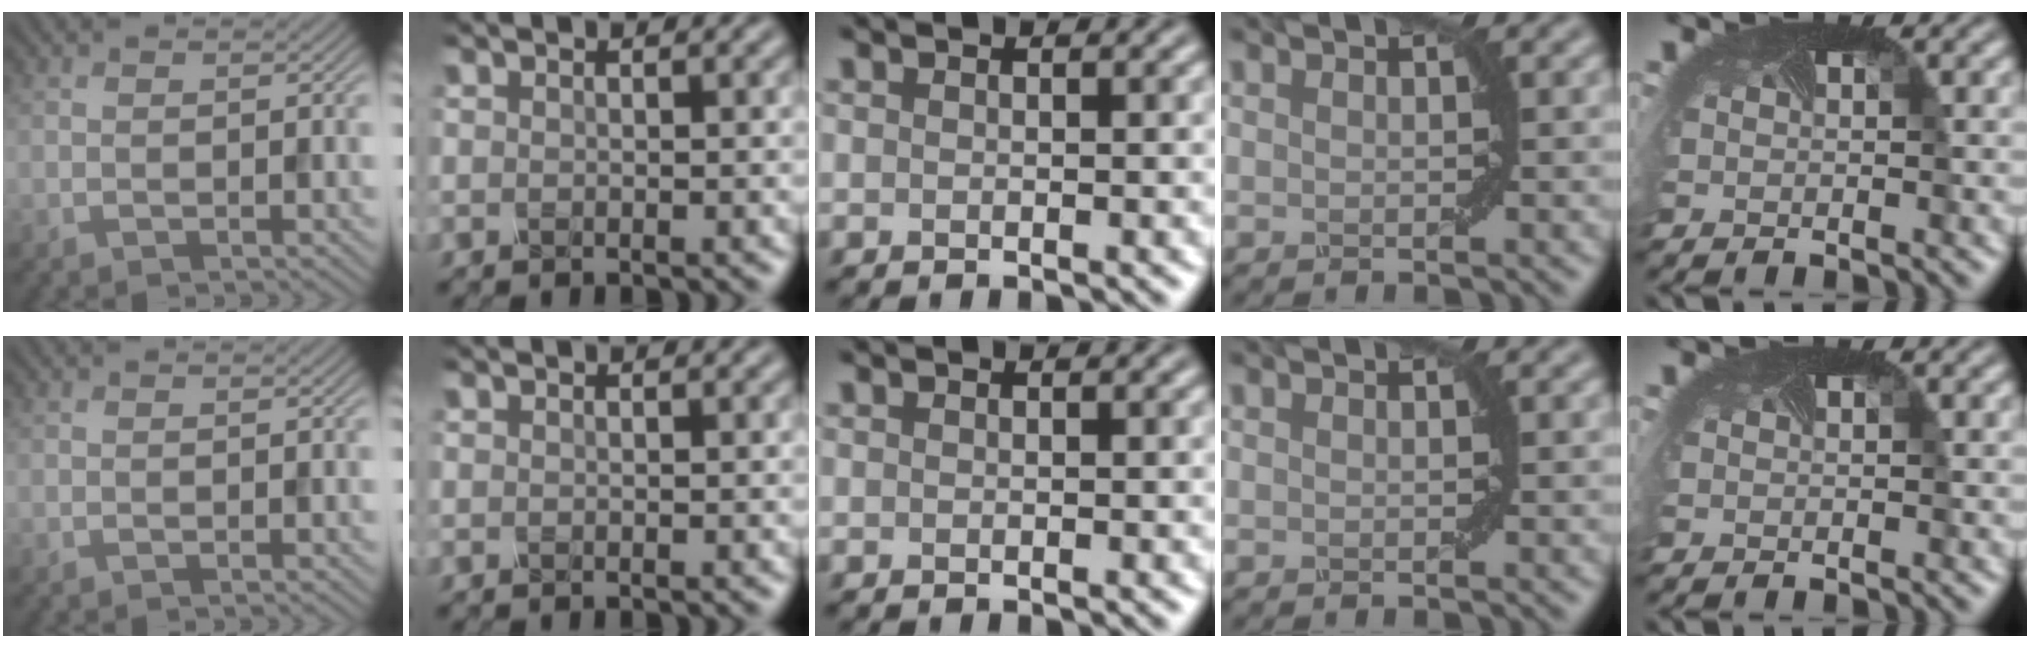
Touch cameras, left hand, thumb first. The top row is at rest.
{}